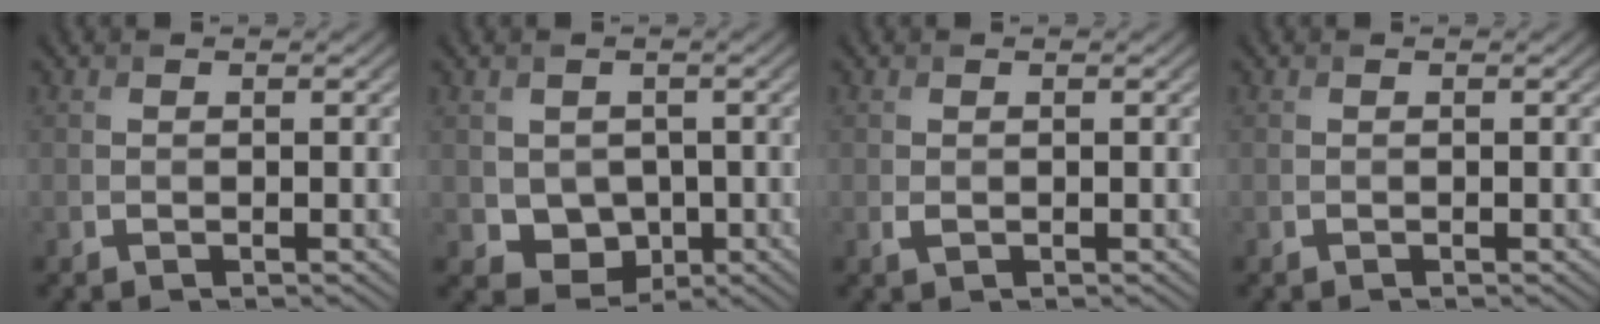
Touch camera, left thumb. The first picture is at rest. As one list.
[{"total": 4.6, "force": [0.1, 4.0, 2.2], "torque": [-0.059, -0.017, 0.003]}, {"total": 0.6, "force": [0.0, 0.4, 0.4], "torque": [-0.011, -0.001, 0.001]}, {"total": 0.0}]